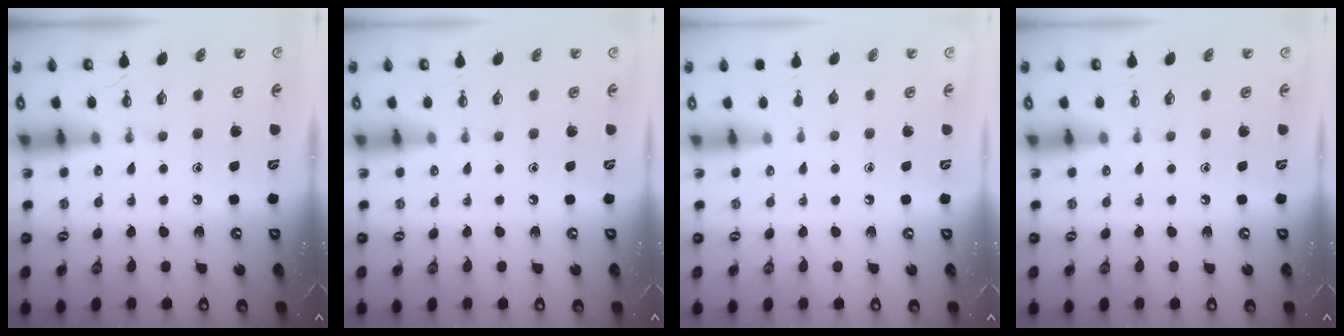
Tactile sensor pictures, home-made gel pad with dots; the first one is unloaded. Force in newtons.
{"total": 0.0}
{"total": 0.0}
{"total": 0.0}